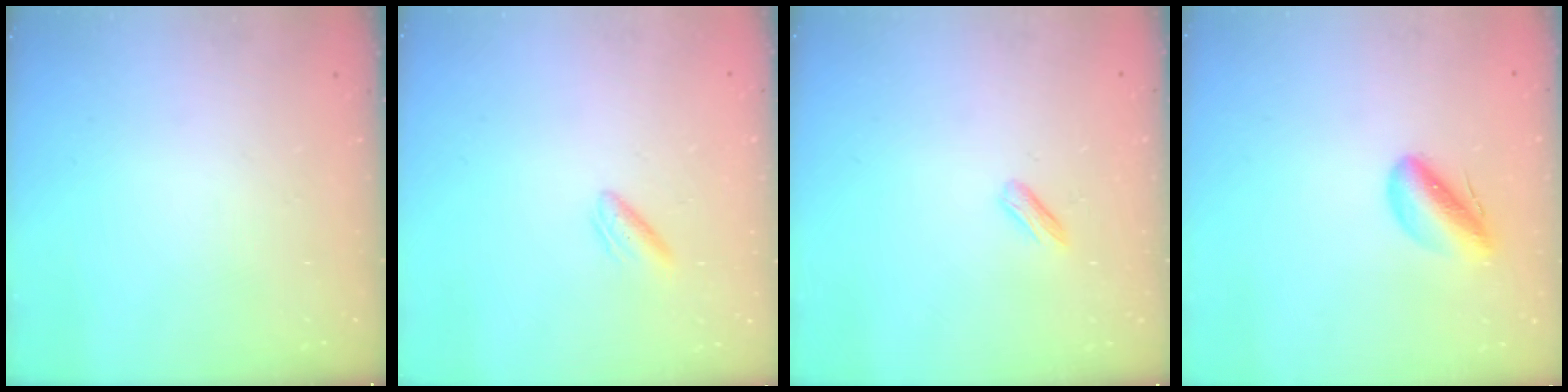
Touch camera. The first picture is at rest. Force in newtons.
{"total": 3.1, "press": 2.9, "slide": 1.0}
{"total": 2.4, "press": 2.3, "slide": 0.8}
{"total": 7.1, "press": 6.8, "slide": 2.1}